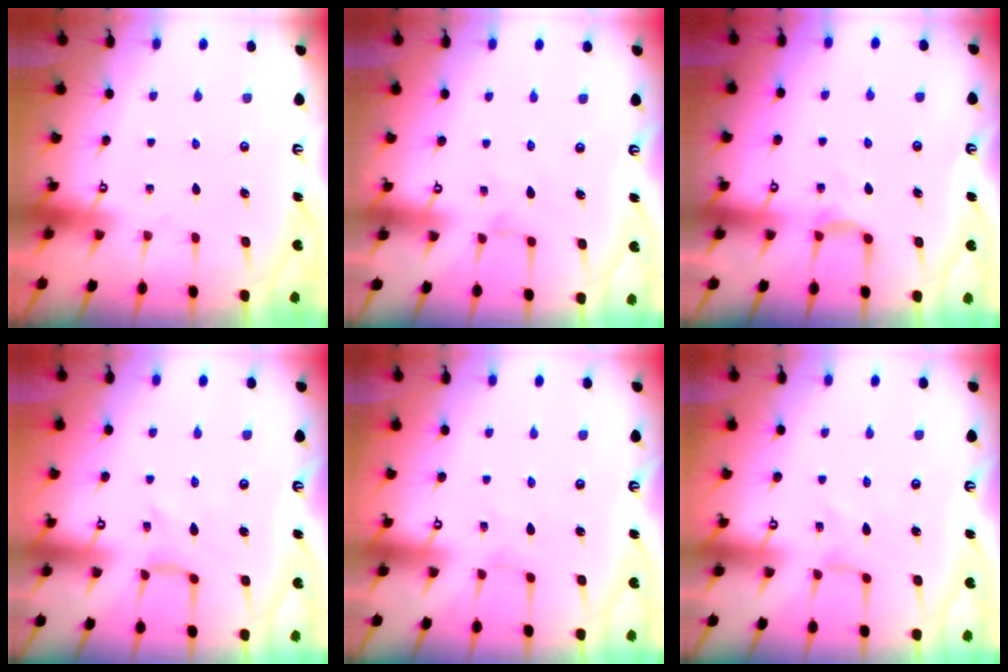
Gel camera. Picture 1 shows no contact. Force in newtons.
{"total": 1.4, "press": 1.3, "slide": 0.3}
{"total": 2.6, "press": 2.5, "slide": 0.4}
{"total": 0.0}
{"total": 0.0}
{"total": 0.0}